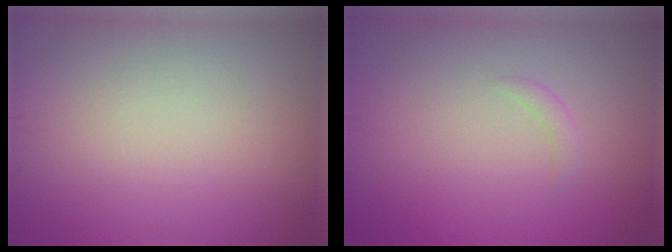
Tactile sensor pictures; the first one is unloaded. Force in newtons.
{"total": 0.8, "press": 0.8, "slide": 0.0}